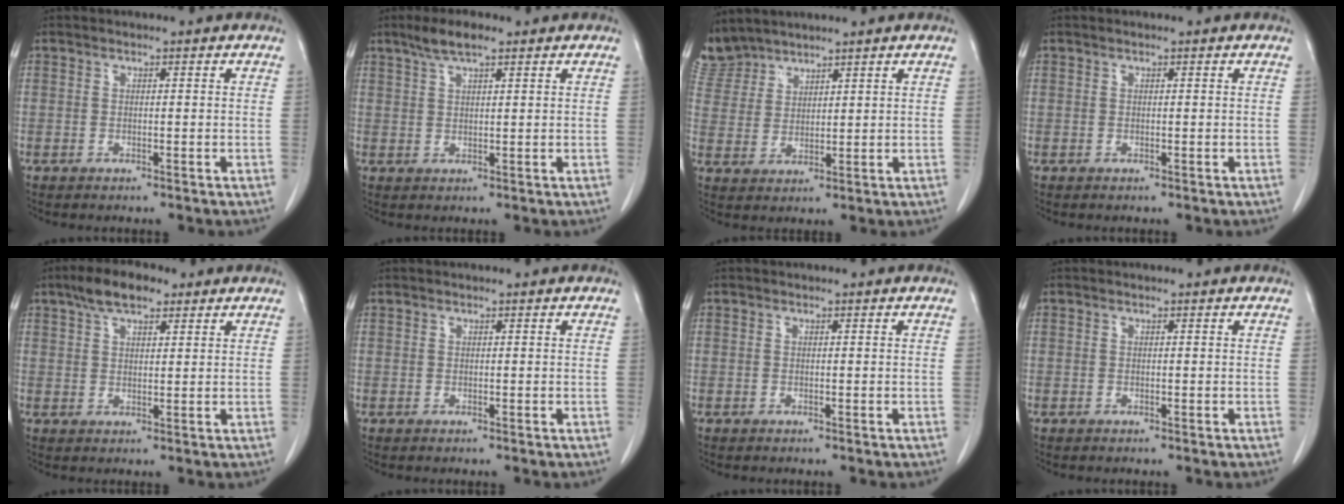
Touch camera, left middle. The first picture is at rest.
{"total": 4.5, "force": [3.1, 0.8, 3.1], "torque": [-0.067, 0.011, 0.059]}
{"total": 5.9, "force": [5.7, 1.5, -0.2], "torque": [-0.003, 0.006, 0.127]}
{"total": 0.0}
{"total": 6.4, "force": [4.2, 2.5, 4.1], "torque": [-0.080, 0.017, 0.074]}
{"total": 0.0}
{"total": 0.0}
{"total": 0.0}